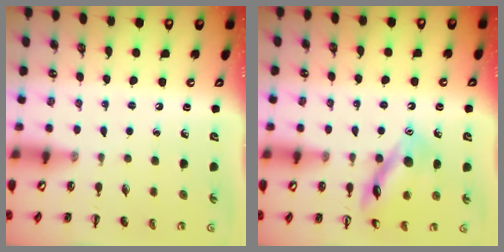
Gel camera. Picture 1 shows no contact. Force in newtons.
{"total": 12.7, "press": 12.6, "slide": 1.2}